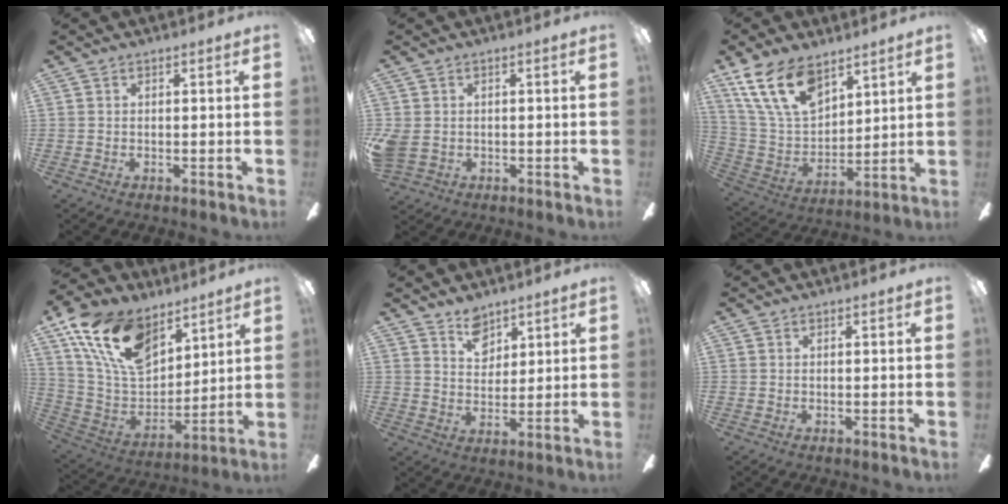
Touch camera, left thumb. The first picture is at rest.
{"total": 4.1, "force": [-0.3, 3.3, 2.4], "torque": [-0.062, 0.000, -0.006]}
{"total": 17.0, "force": [11.1, 9.1, 9.1], "torque": [-0.192, -0.041, 0.210]}
{"total": 20.1, "force": [11.7, 11.9, 11.2], "torque": [-0.227, -0.043, 0.219]}
{"total": 7.0, "force": [5.0, 4.3, 2.1], "torque": [-0.020, -0.022, 0.089]}
{"total": 0.0}